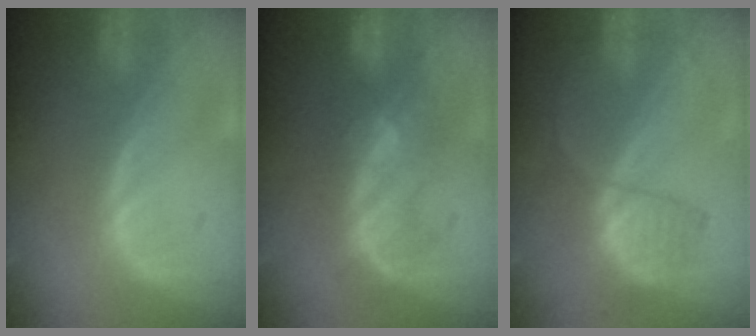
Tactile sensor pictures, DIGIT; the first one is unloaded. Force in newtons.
{"total": 8.0, "press": 7.8, "slide": 1.6}
{"total": 6.7, "press": 6.0, "slide": 3.1}